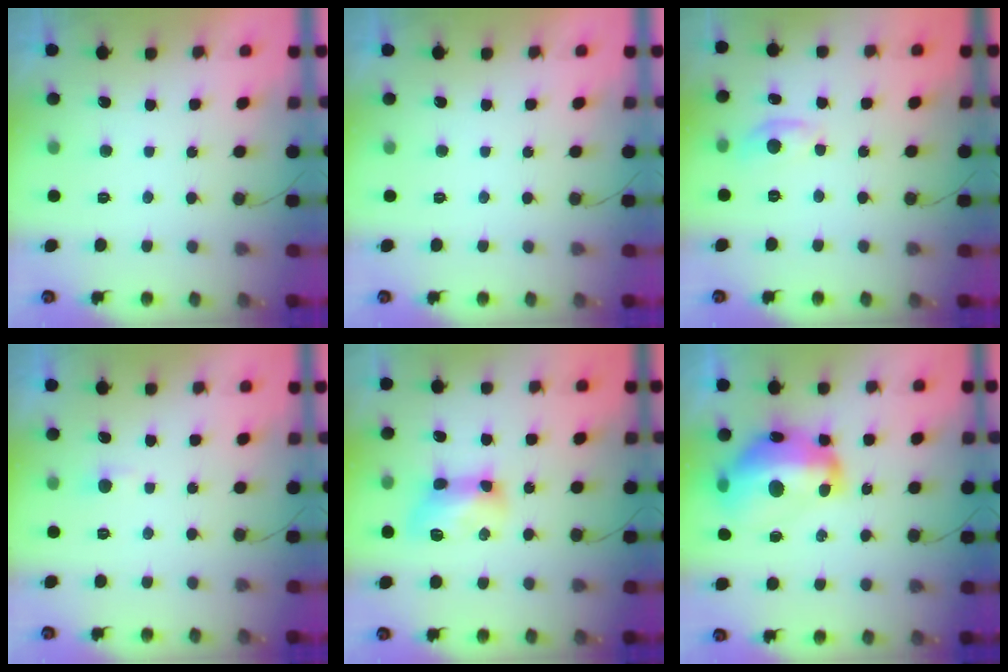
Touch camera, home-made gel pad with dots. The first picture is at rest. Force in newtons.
{"total": 0.0}
{"total": 4.9, "press": 4.9, "slide": 0.1}
{"total": 2.6, "press": 2.6, "slide": 0.2}
{"total": 10.9, "press": 10.9, "slide": 1.0}
{"total": 19.3, "press": 19.0, "slide": 3.1}